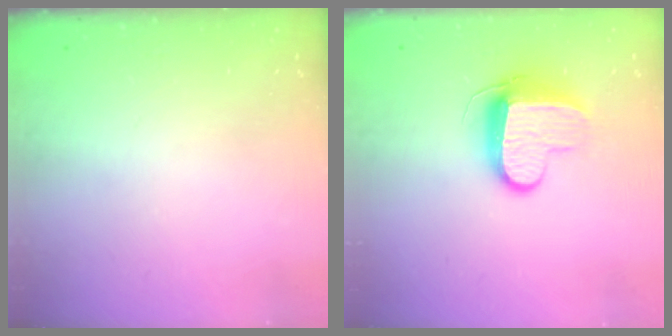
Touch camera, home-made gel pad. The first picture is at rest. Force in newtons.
{"total": 10.3, "press": 10.3, "slide": 1.1}